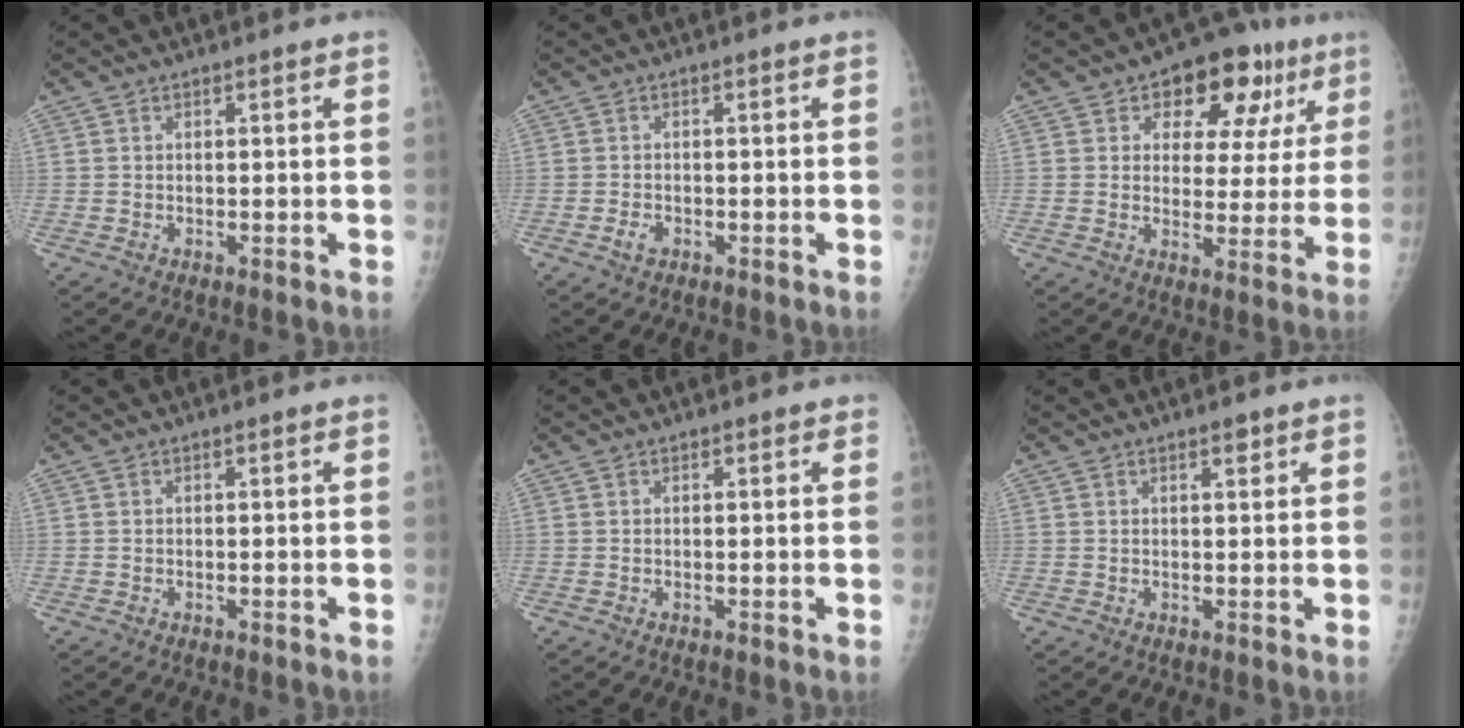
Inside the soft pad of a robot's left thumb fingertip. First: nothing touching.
{"total": 1.7, "force": [-0.8, 1.1, 1.0], "torque": [-0.016, 0.002, -0.014]}
{"total": 14.0, "force": [6.6, 8.8, 8.6], "torque": [-0.050, -0.006, 0.089]}
{"total": 0.0}
{"total": 0.6, "force": [0.4, 0.4, 0.2], "torque": [0.003, -0.002, 0.002]}
{"total": 1.7, "force": [1.2, 0.7, 1.1], "torque": [-0.008, -0.006, 0.017]}